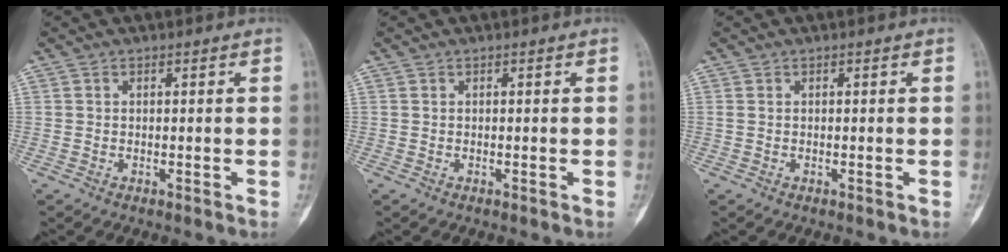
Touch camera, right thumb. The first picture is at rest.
{"total": 0.0}
{"total": 0.0}